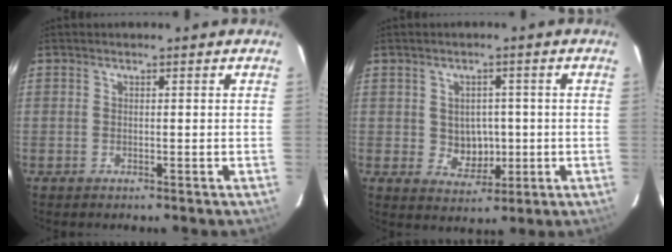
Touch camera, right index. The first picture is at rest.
{"total": 5.3, "force": [-0.1, 4.7, 2.4], "torque": [-0.045, 0.006, 0.010]}